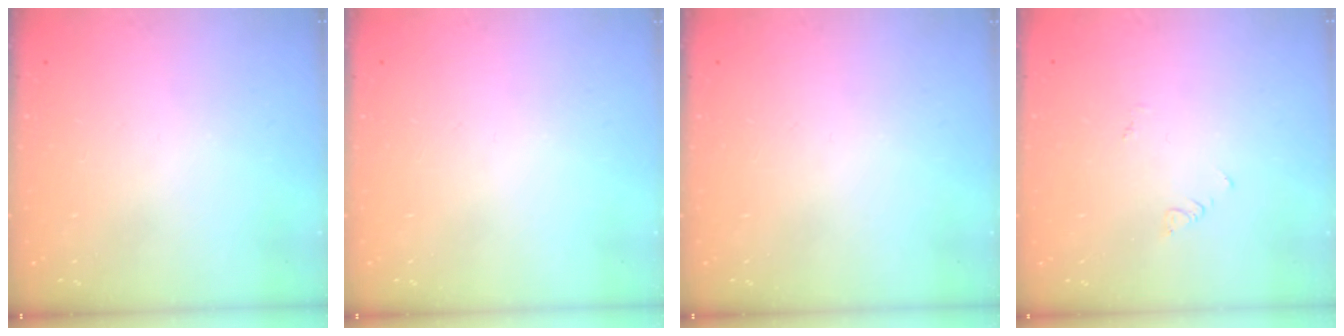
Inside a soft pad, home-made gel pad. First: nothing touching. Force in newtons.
{"total": 0.0}
{"total": 0.0}
{"total": 1.9, "press": 1.9, "slide": 0.4}